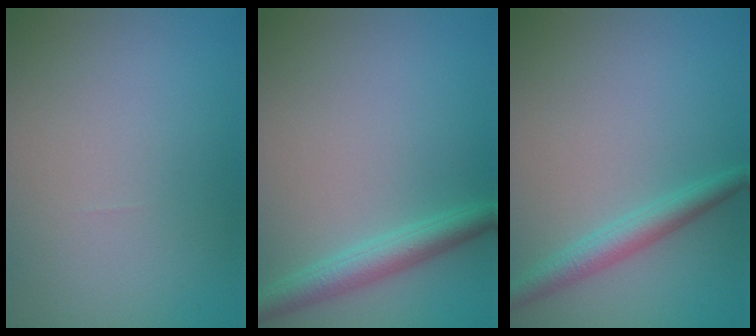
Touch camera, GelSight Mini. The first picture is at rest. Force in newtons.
{"total": 3.1, "press": 3.1, "slide": 0.2}
{"total": 2.7, "press": 2.7, "slide": 0.1}